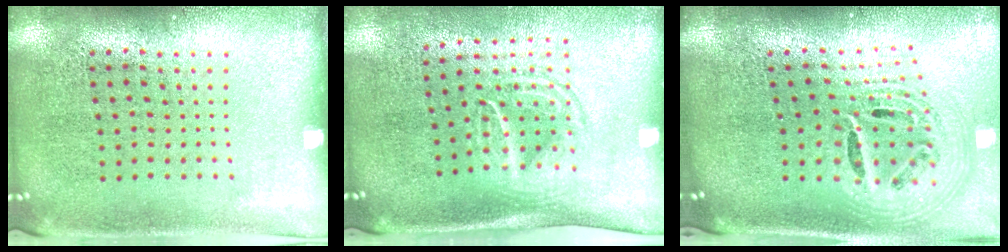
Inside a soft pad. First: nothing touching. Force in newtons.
{"total": 1.6, "press": 1.2, "slide": 1.1}
{"total": 2.7, "press": 1.8, "slide": 1.9}